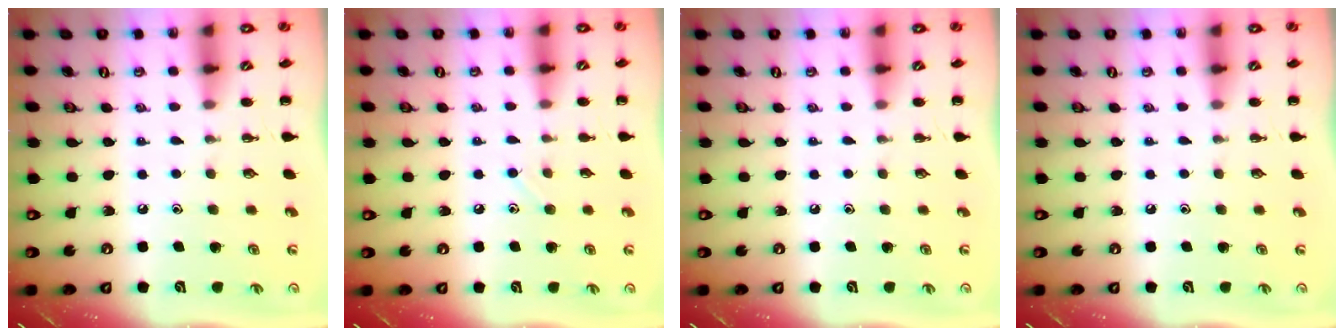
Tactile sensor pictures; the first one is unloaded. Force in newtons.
{"total": 5.9, "press": 5.5, "slide": 2.1}
{"total": 0.0}
{"total": 0.0}